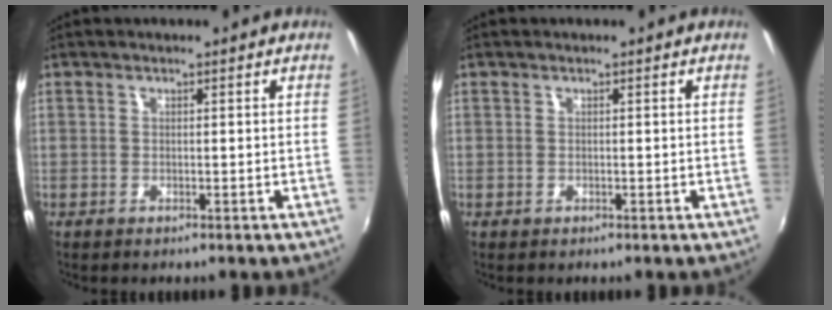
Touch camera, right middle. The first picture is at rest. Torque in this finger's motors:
{"motor_torque": [0.26, -0.19, 0.06, -0.01]}